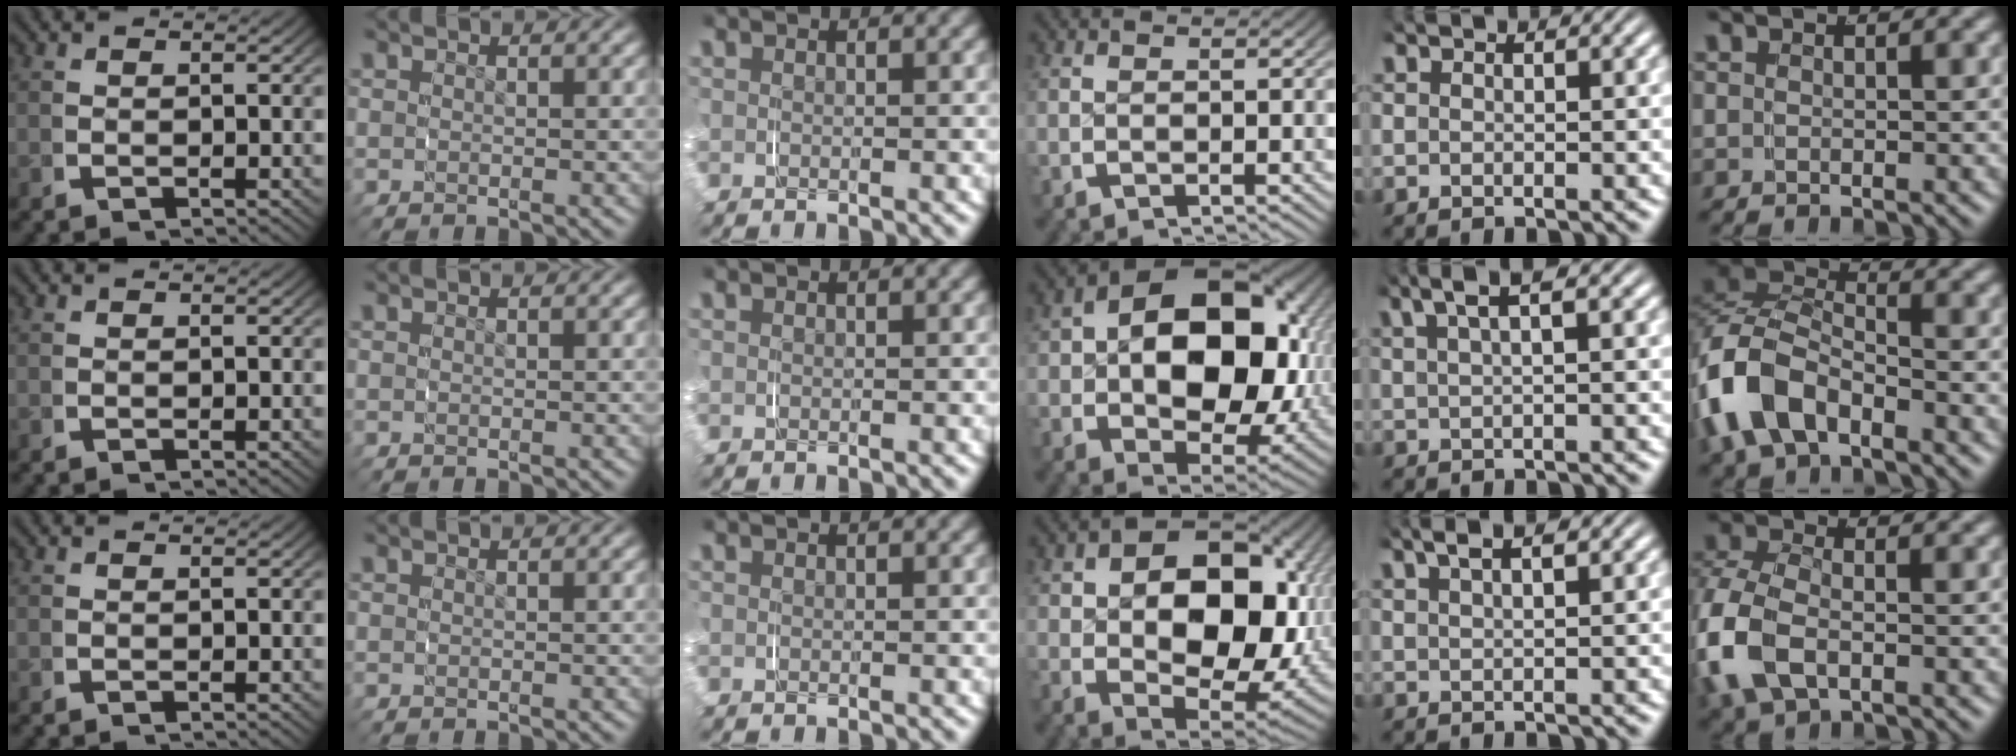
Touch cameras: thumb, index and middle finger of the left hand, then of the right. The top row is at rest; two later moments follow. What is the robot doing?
{"motion": "grasp_and_lifting", "object": "shorts"}